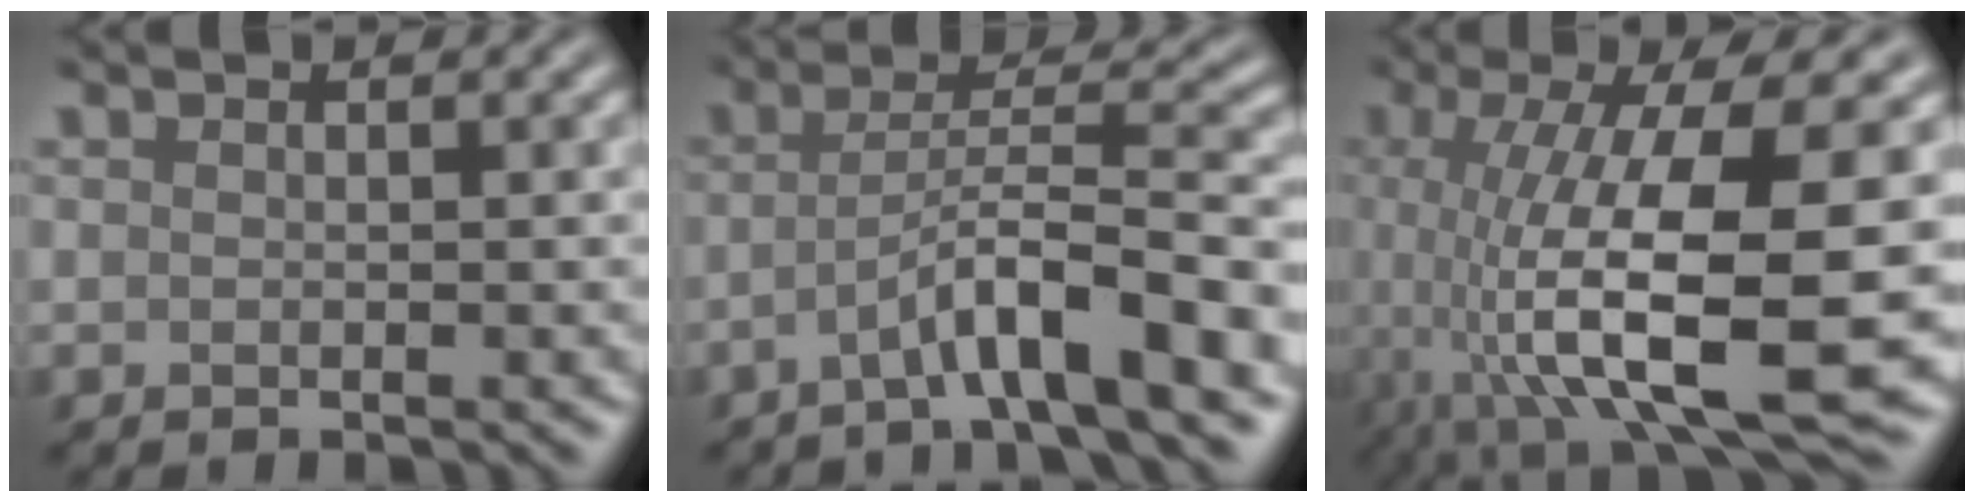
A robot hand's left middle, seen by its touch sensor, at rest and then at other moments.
{"total": 6.2, "force": [-3.0, 0.7, 5.3], "torque": [-0.090, 0.024, -0.052]}
{"total": 14.1, "force": [-2.6, 4.1, 13.2], "torque": [-0.209, -0.007, -0.032]}